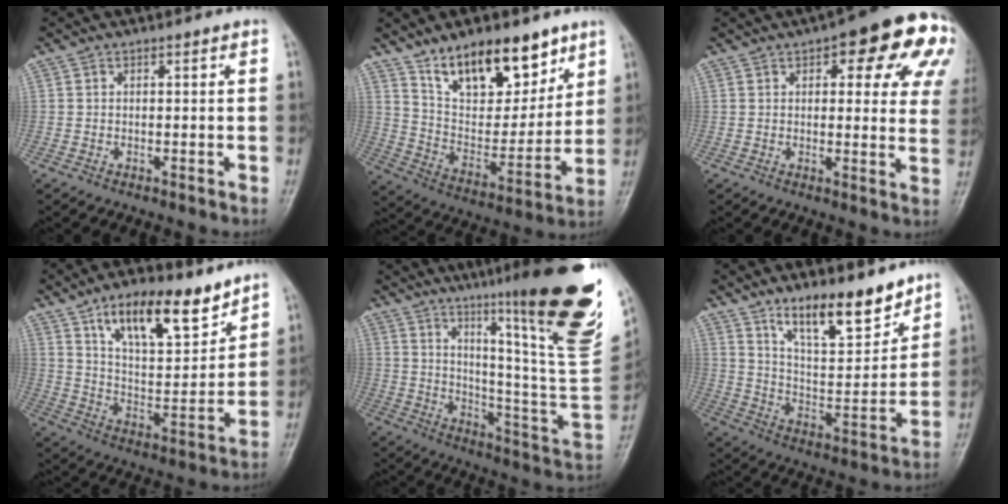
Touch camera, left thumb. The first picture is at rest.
{"total": 18.8, "force": [12.4, 8.8, 11.1], "torque": [-0.117, -0.068, 0.218]}
{"total": 19.2, "force": [8.5, 7.3, 15.5], "torque": [-0.152, -0.011, 0.091]}
{"total": 16.5, "force": [10.8, 6.4, 10.7], "torque": [-0.138, -0.062, 0.192]}
{"total": 30.8, "force": [17.6, 3.4, 25.1], "torque": [-0.298, -0.085, 0.265]}
{"total": 14.5, "force": [10.7, 4.6, 8.7], "torque": [-0.108, -0.080, 0.190]}